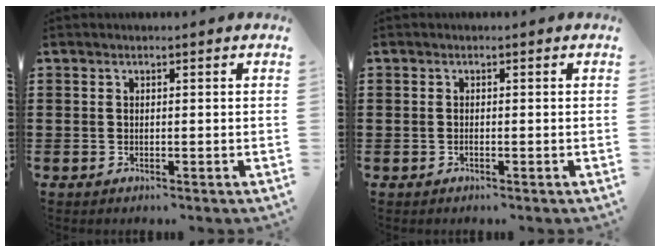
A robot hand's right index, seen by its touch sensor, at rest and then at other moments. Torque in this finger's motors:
{"motor_torque": [0.96, 1.05, -0.01, -0.06]}